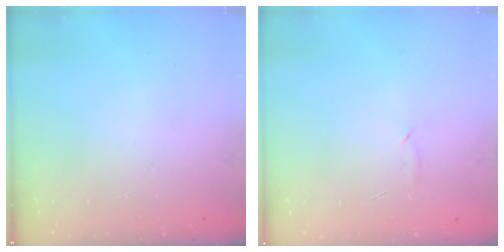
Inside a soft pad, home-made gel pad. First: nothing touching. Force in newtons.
{"total": 5.0, "press": 4.9, "slide": 1.1}